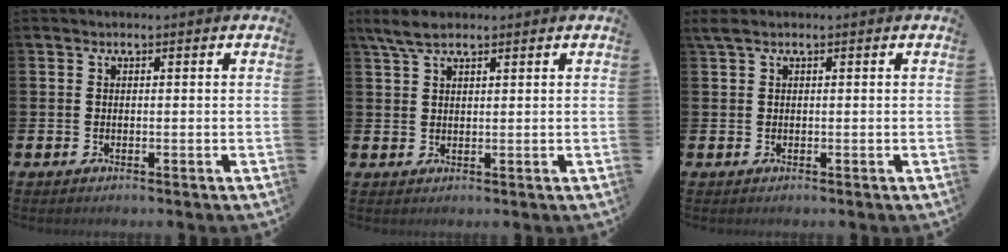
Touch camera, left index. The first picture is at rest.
{"total": 4.2, "force": [3.1, 1.5, 2.5], "torque": [-0.049, -0.003, 0.055]}
{"total": 1.0, "force": [0.6, 0.3, 0.8], "torque": [-0.023, 0.007, 0.010]}